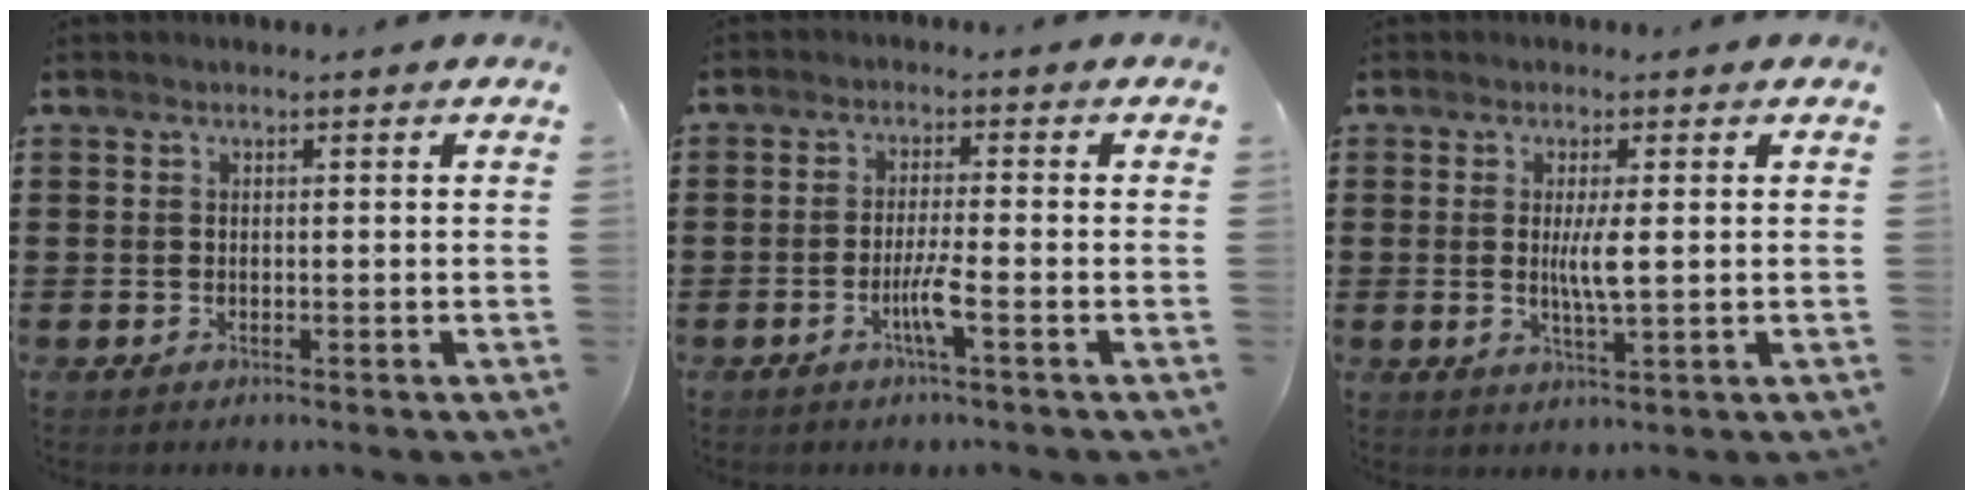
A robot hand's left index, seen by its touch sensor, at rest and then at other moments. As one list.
[{"total": 3.8, "force": [-1.8, 0.0, 3.4], "torque": [-0.066, -0.005, -0.036]}, {"total": 3.9, "force": [0.4, 0.4, 3.8], "torque": [-0.073, -0.002, 0.005]}]